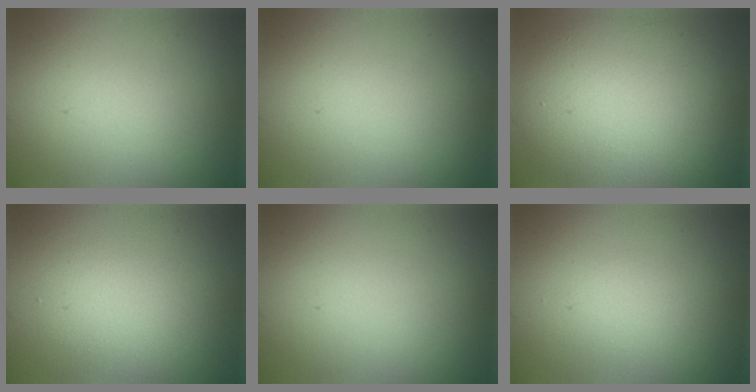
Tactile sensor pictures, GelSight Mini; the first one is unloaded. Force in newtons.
{"total": 0.0}
{"total": 9.3, "press": 9.3, "slide": 0.5}
{"total": 2.7, "press": 2.7, "slide": 0.2}
{"total": 0.0}
{"total": 1.3, "press": 1.3, "slide": 0.0}